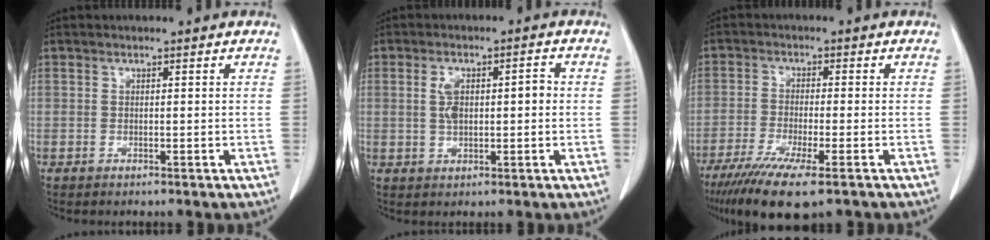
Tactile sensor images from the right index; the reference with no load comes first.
{"total": 5.1, "force": [0.4, 2.4, 4.5], "torque": [-0.084, 0.018, 0.009]}
{"total": 11.0, "force": [-7.4, 1.5, 8.0], "torque": [-0.133, -0.027, -0.119]}